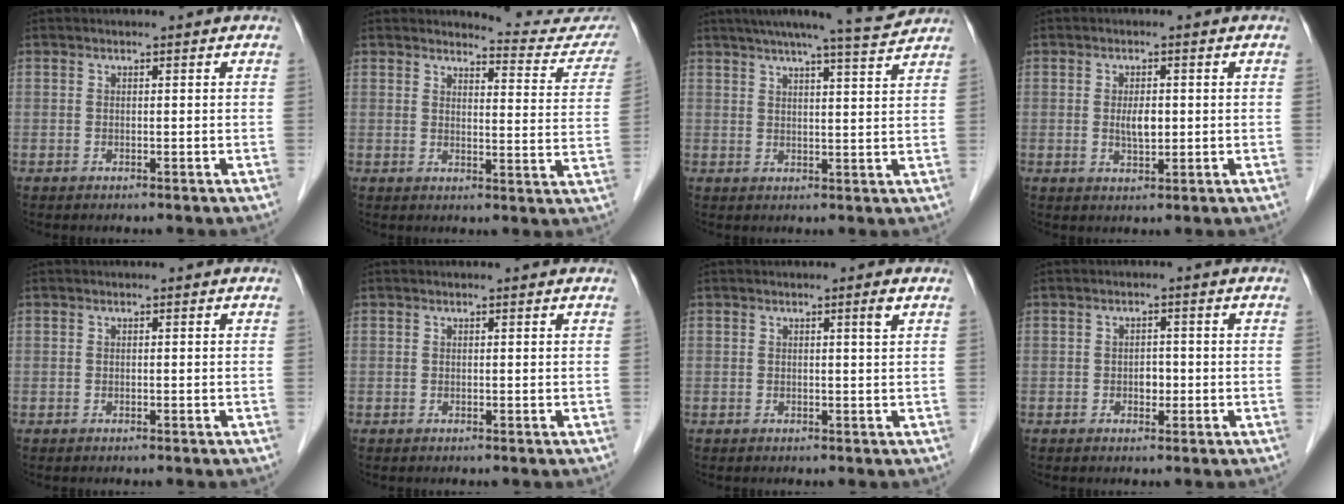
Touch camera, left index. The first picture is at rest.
{"total": 11.0, "force": [11.0, 1.0, 0.3], "torque": [0.016, -0.073, 0.103]}
{"total": 10.2, "force": [9.3, -0.3, 4.2], "torque": [-0.065, 0.007, 0.121]}
{"total": 3.0, "force": [0.0, 1.2, 2.7], "torque": [-0.051, -0.004, 0.002]}
{"total": 0.0}
{"total": 0.5, "force": [0.5, 0.1, 0.2], "torque": [-0.006, 0.005, 0.008]}
{"total": 1.1, "force": [0.4, -0.4, 0.9], "torque": [-0.019, -0.008, 0.009]}
{"total": 1.8, "force": [-0.6, 1.2, 1.2], "torque": [-0.017, 0.001, -0.008]}